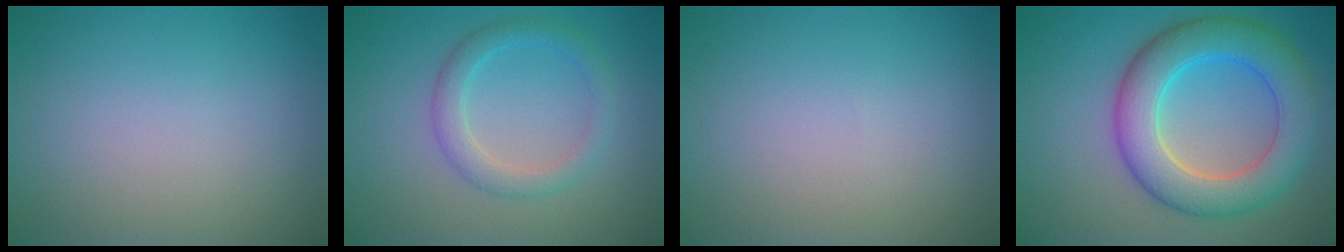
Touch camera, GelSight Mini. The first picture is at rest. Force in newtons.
{"total": 2.7, "press": 2.7, "slide": 0.1}
{"total": 0.0}
{"total": 8.0, "press": 8.0, "slide": 0.1}